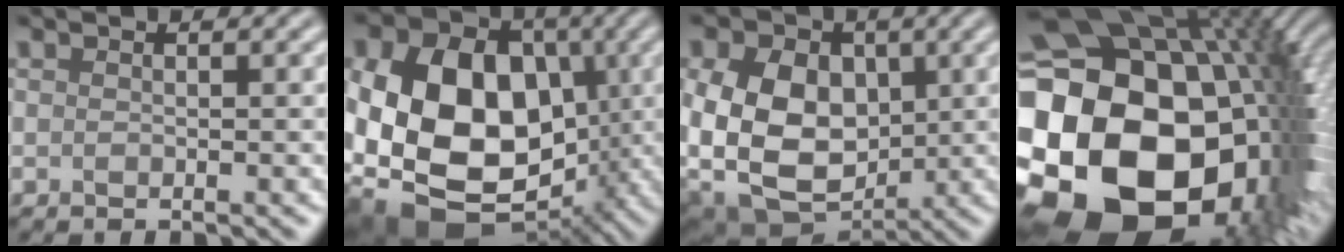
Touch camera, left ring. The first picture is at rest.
{"total": 15.5, "force": [-1.9, 11.3, 10.5], "torque": [-0.195, 0.000, -0.039]}
{"total": 14.1, "force": [0.4, 11.2, 8.6], "torque": [-0.155, 0.004, -0.008]}
{"total": 23.6, "force": [-3.3, 16.7, 16.3], "torque": [-0.325, -0.042, -0.048]}